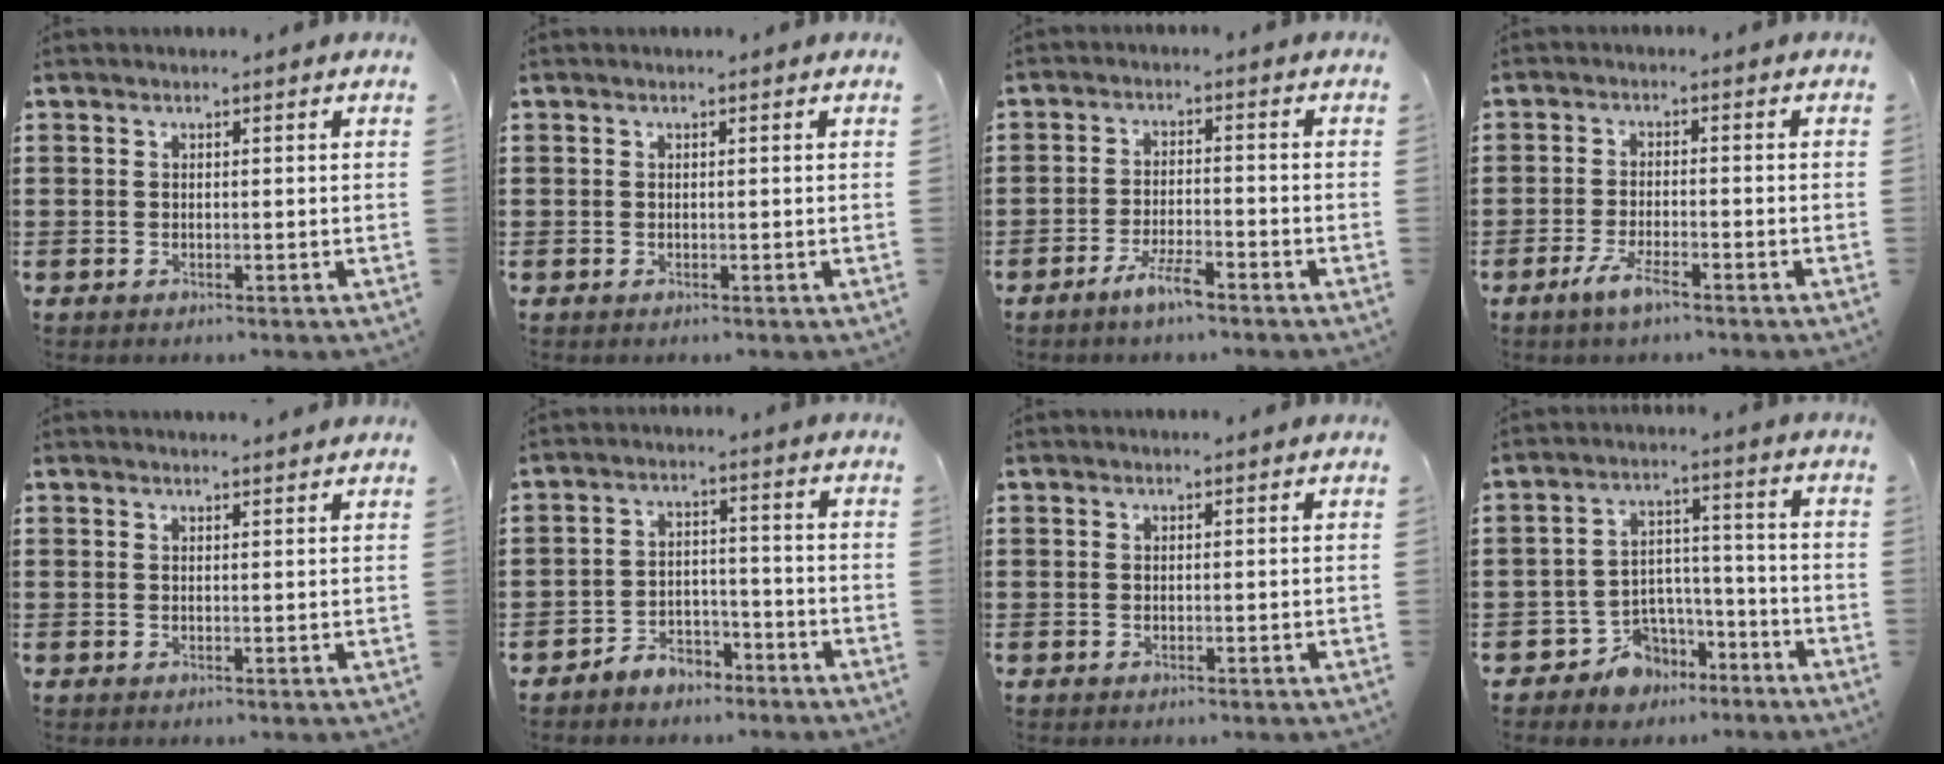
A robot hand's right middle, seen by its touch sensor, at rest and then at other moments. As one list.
[{"total": 0.0}, {"total": 4.3, "force": [-3.0, 0.7, 3.0], "torque": [-0.062, 0.000, -0.057]}, {"total": 3.8, "force": [-2.3, 0.7, 2.9], "torque": [-0.069, -0.006, -0.048]}, {"total": 1.2, "force": [1.2, -0.1, 0.2], "torque": [0.002, -0.003, 0.020]}, {"total": 3.9, "force": [-3.7, 1.4, 0.3], "torque": [-0.011, 0.008, -0.076]}, {"total": 0.0}, {"total": 5.8, "force": [-4.5, 3.7, 0.3], "torque": [-0.025, 0.011, -0.088]}]